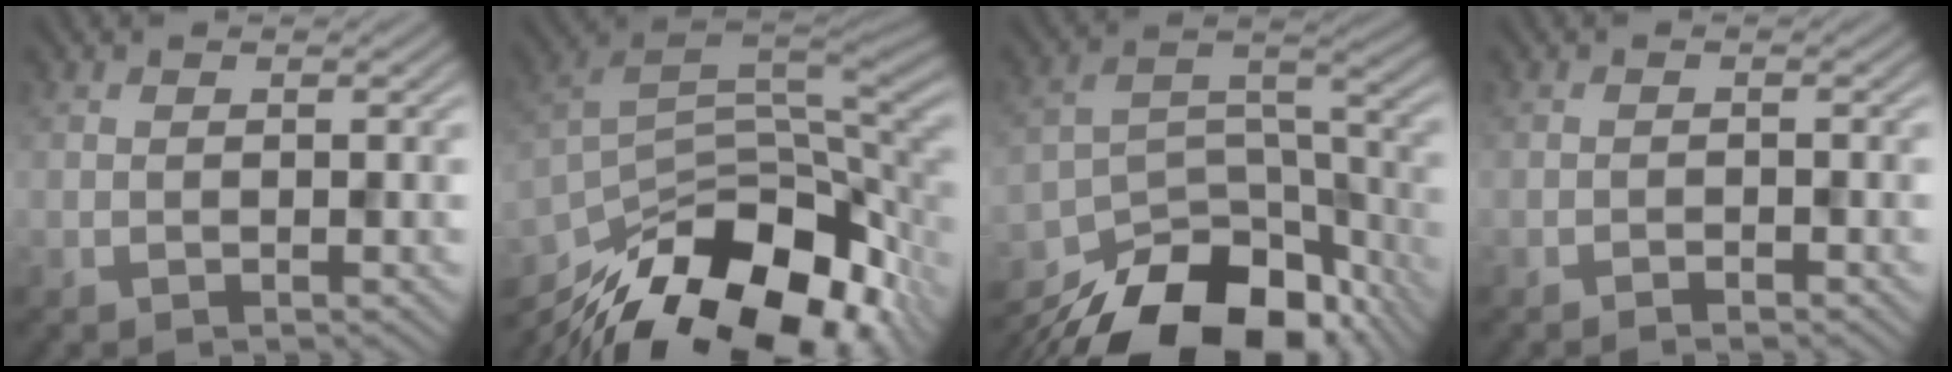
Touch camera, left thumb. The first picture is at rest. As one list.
[{"total": 17.4, "force": [-11.4, 7.5, 10.7], "torque": [-0.203, -0.037, -0.180]}, {"total": 17.7, "force": [-13.9, 7.1, 8.4], "torque": [-0.181, -0.032, -0.202]}, {"total": 0.9, "force": [-0.9, 0.0, 0.3], "torque": [-0.006, 0.001, -0.017]}]